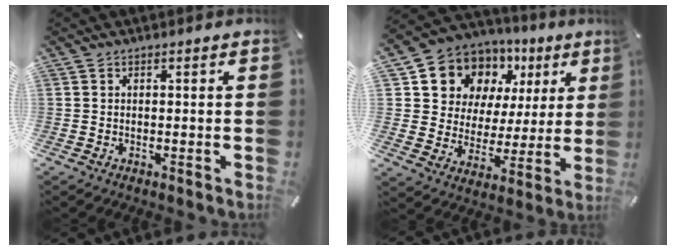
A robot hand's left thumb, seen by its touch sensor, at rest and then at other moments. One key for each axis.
{"total": 11.3, "fx": 6.2, "fy": 9.2, "fz": 2.1, "tx": -0.054, "ty": -0.055, "tz": 0.121}